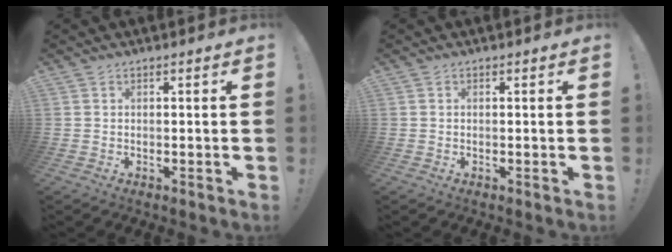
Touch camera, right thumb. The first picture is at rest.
{"total": 0.0}